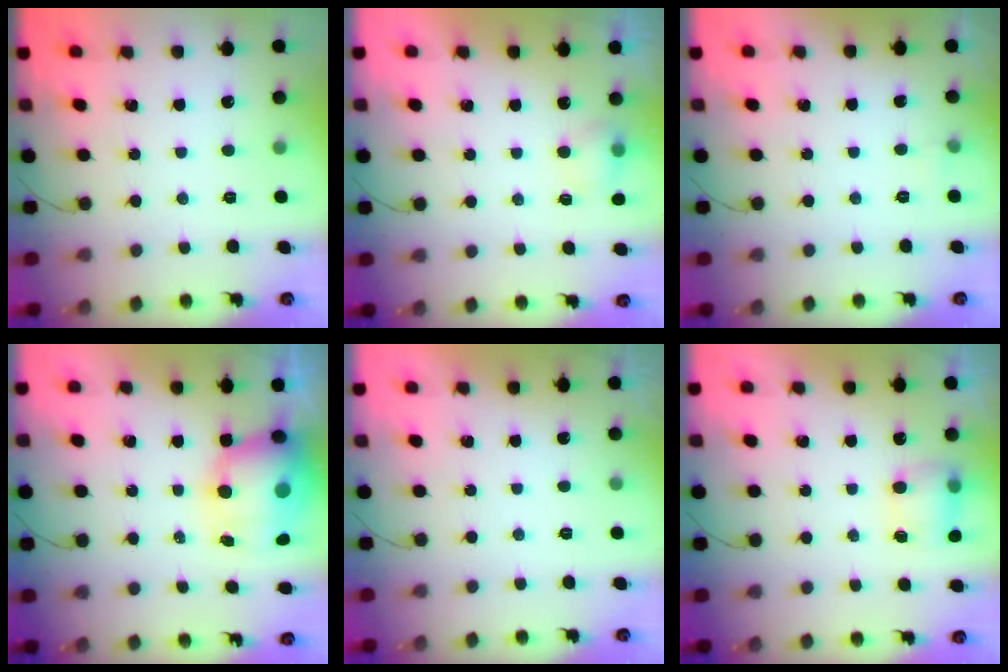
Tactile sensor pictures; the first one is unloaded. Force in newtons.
{"total": 5.1, "press": 4.9, "slide": 1.4}
{"total": 2.6, "press": 2.4, "slide": 1.0}
{"total": 13.3, "press": 12.9, "slide": 3.3}
{"total": 0.0}
{"total": 5.4, "press": 5.3, "slide": 0.8}